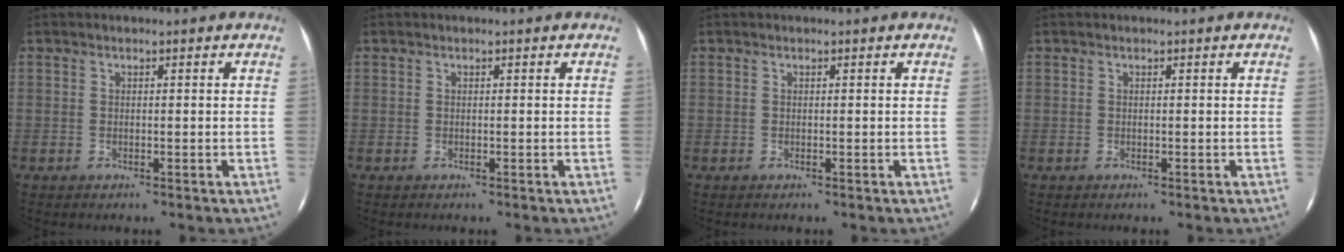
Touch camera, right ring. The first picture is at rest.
{"total": 0.0}
{"total": 0.0}
{"total": 0.0}